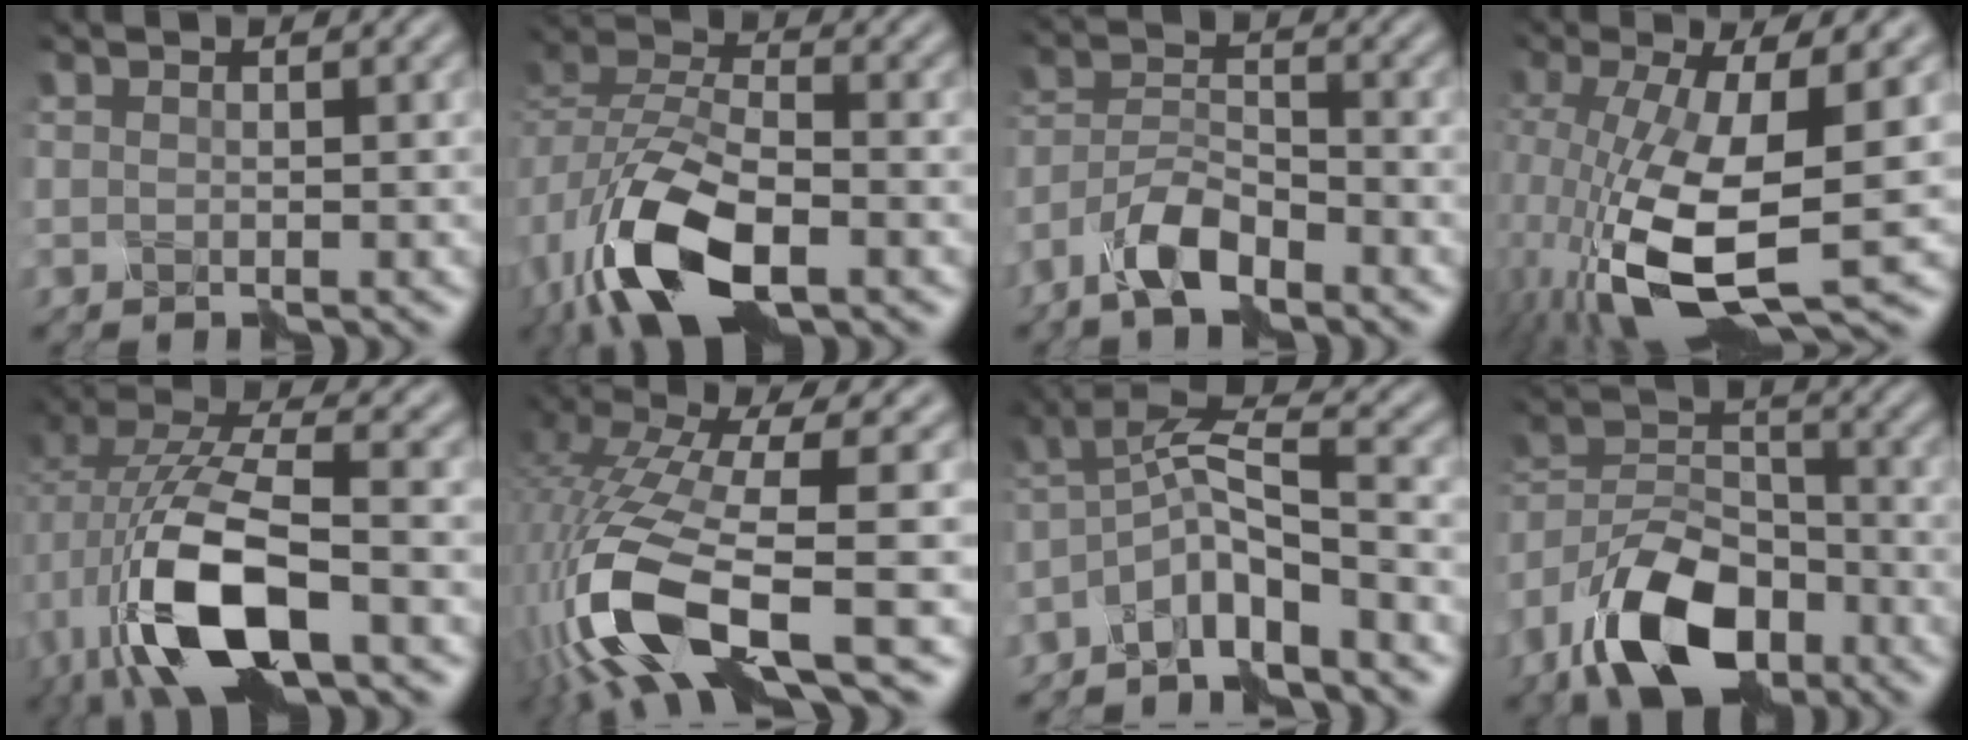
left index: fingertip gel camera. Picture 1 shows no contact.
{"total": 10.9, "force": [-5.5, 5.4, 7.8], "torque": [-0.171, -0.002, -0.107]}
{"total": 4.9, "force": [-4.1, 1.2, 2.3], "torque": [-0.047, 0.006, -0.087]}
{"total": 12.7, "force": [-3.8, 4.6, 11.2], "torque": [-0.238, -0.029, -0.059]}
{"total": 10.4, "force": [-3.5, 4.7, 8.6], "torque": [-0.193, -0.001, -0.068]}
{"total": 12.6, "force": [-5.6, 3.6, 10.7], "torque": [-0.244, -0.007, -0.097]}
{"total": 5.5, "force": [-4.0, 0.9, 3.6], "torque": [-0.065, 0.015, -0.081]}
{"total": 10.1, "force": [-6.8, 5.0, 5.6], "torque": [-0.110, 0.006, -0.137]}